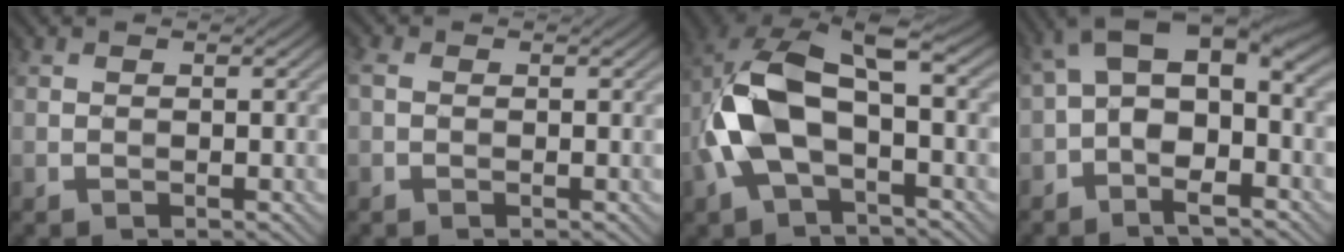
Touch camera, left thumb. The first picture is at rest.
{"total": 1.4, "force": [-0.2, 0.9, 1.1], "torque": [-0.033, 0.004, -0.010]}
{"total": 11.6, "force": [-1.4, 6.1, 9.8], "torque": [-0.231, 0.012, -0.035]}
{"total": 12.2, "force": [-0.8, 6.0, 10.6], "torque": [-0.188, 0.023, -0.022]}